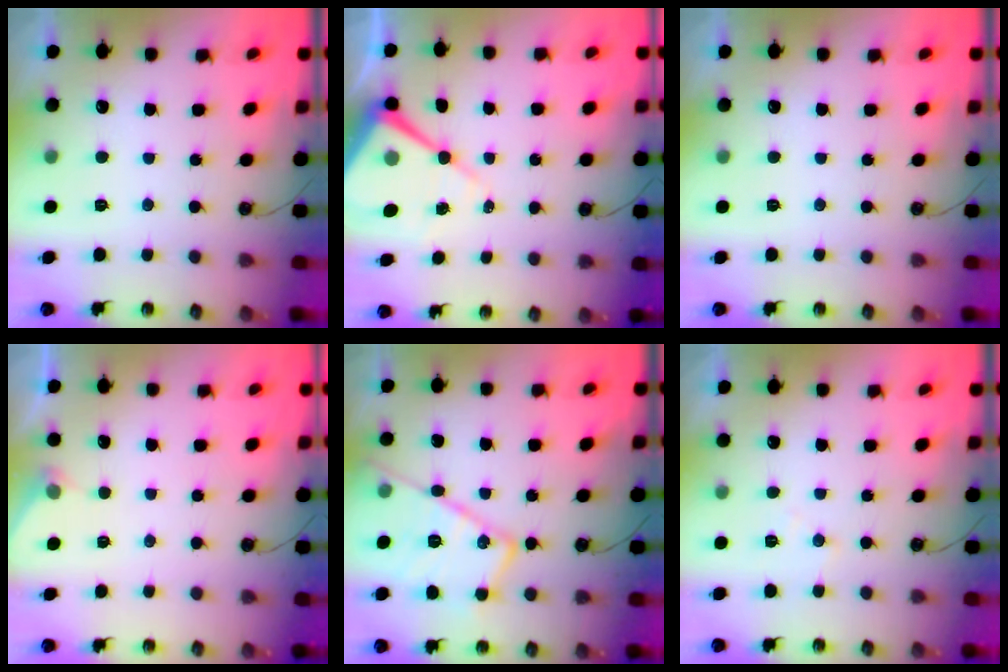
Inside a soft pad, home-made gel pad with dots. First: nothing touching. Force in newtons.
{"total": 12.6, "press": 12.6, "slide": 1.3}
{"total": 0.0}
{"total": 2.7, "press": 2.7, "slide": 0.4}
{"total": 19.8, "press": 19.8, "slide": 1.3}
{"total": 6.9, "press": 6.8, "slide": 1.0}